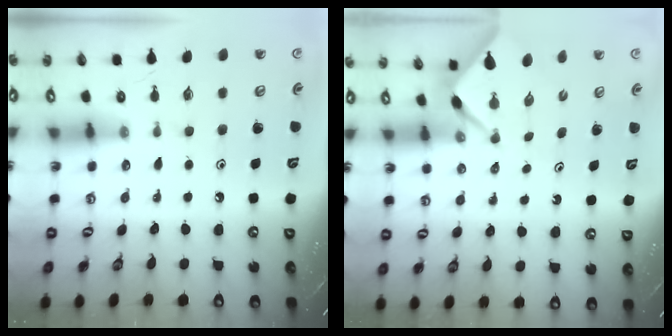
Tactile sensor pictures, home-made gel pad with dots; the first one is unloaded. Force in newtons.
{"total": 2.4, "press": 2.4, "slide": 0.1}